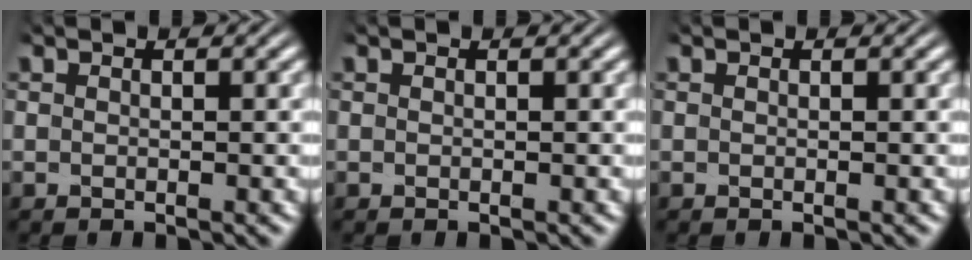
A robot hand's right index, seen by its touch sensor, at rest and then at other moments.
{"total": 0.0}
{"total": 0.0}